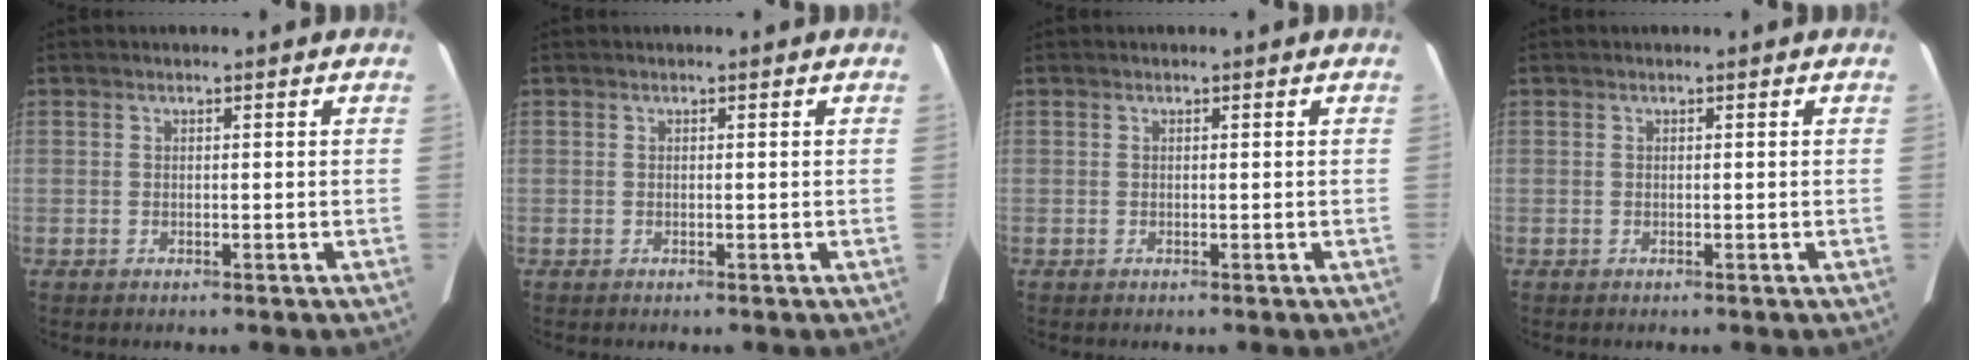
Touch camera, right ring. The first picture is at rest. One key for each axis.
{"total": 0.0}
{"total": 0.0}
{"total": 0.0}